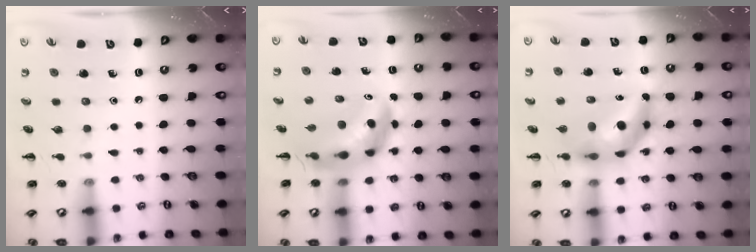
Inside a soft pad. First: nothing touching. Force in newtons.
{"total": 6.2, "press": 6.0, "slide": 1.9}
{"total": 9.4, "press": 9.0, "slide": 2.7}